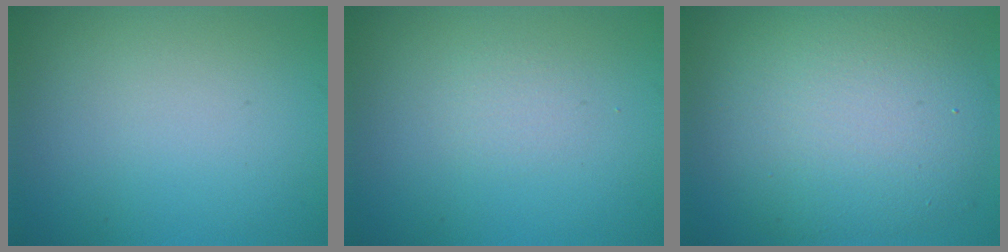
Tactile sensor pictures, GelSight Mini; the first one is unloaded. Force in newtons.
{"total": 0.9, "press": 0.9, "slide": 0.0}
{"total": 9.9, "press": 9.9, "slide": 0.7}